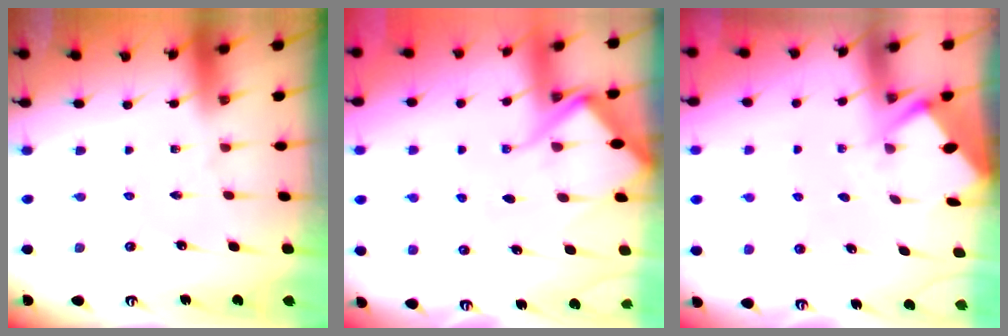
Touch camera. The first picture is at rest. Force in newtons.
{"total": 8.3, "press": 8.2, "slide": 1.0}
{"total": 2.7, "press": 2.6, "slide": 0.4}